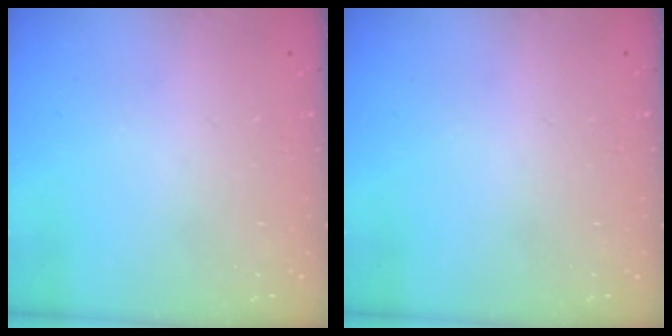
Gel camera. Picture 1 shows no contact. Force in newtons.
{"total": 0.0}